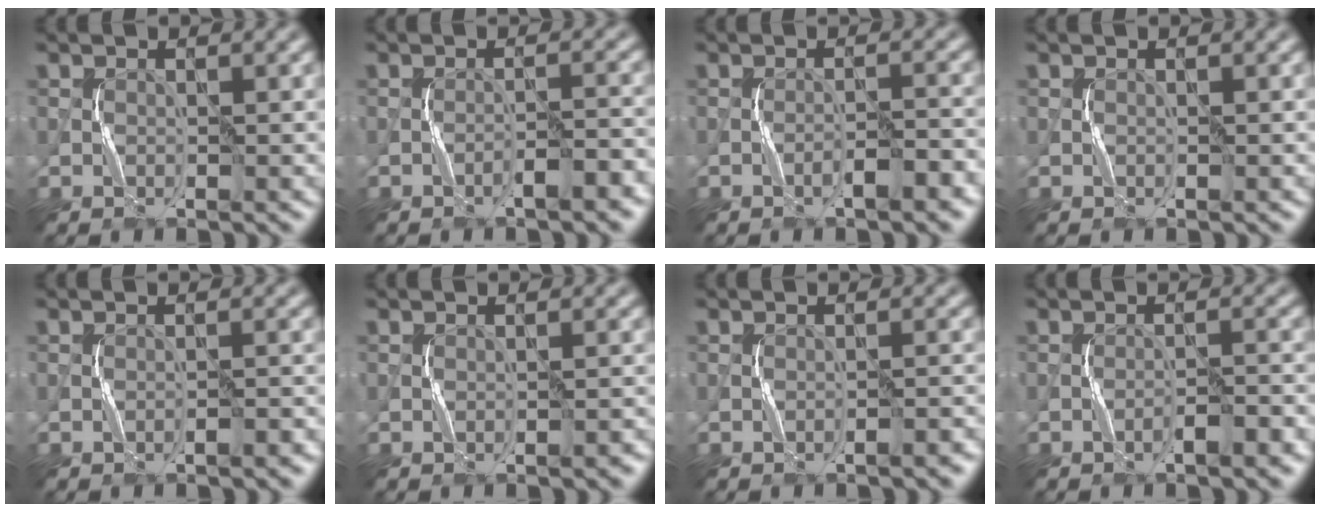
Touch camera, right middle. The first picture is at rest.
{"total": 2.3, "force": [-1.5, 0.3, 1.7], "torque": [-0.025, 0.011, -0.026]}
{"total": 2.4, "force": [-1.5, 0.4, 1.9], "torque": [-0.032, 0.011, -0.025]}
{"total": 0.0}
{"total": 0.9, "force": [-0.7, 0.1, 0.6], "torque": [-0.009, 0.006, -0.010]}
{"total": 0.7, "force": [-0.6, 0.1, 0.4], "torque": [-0.007, 0.006, -0.006]}
{"total": 1.2, "force": [-0.9, 0.1, 0.7], "torque": [-0.009, 0.008, -0.014]}
{"total": 2.1, "force": [-1.3, 0.3, 1.5], "torque": [-0.024, 0.010, -0.023]}